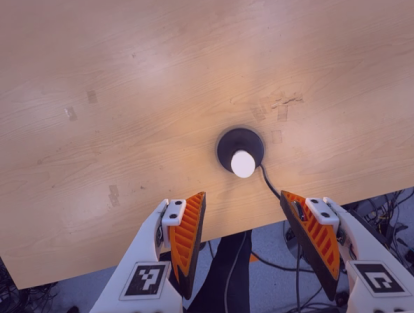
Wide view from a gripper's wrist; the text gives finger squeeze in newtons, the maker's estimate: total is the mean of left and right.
{"total": 0.0}